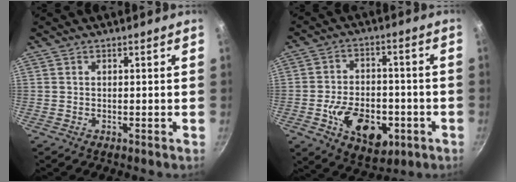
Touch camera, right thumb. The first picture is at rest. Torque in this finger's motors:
{"motor_torque": [1.90, 1.71, 0.29, -0.21, 0.39]}